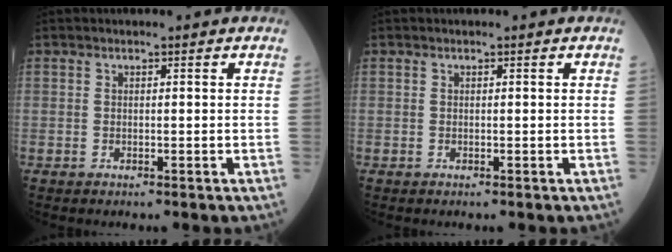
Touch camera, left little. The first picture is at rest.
{"total": 0.0}